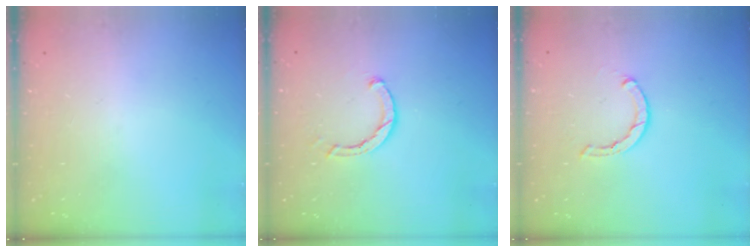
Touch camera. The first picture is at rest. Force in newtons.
{"total": 2.4, "press": 2.4, "slide": 0.1}
{"total": 1.7, "press": 1.6, "slide": 0.3}